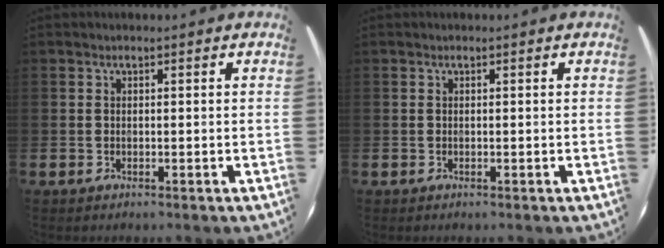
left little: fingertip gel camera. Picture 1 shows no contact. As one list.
[{"total": 0.0}]